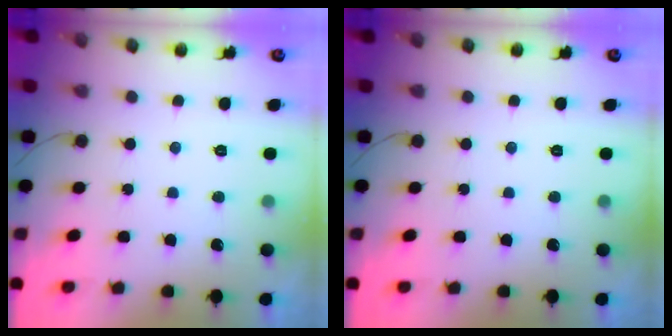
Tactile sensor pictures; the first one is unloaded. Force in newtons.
{"total": 0.0}